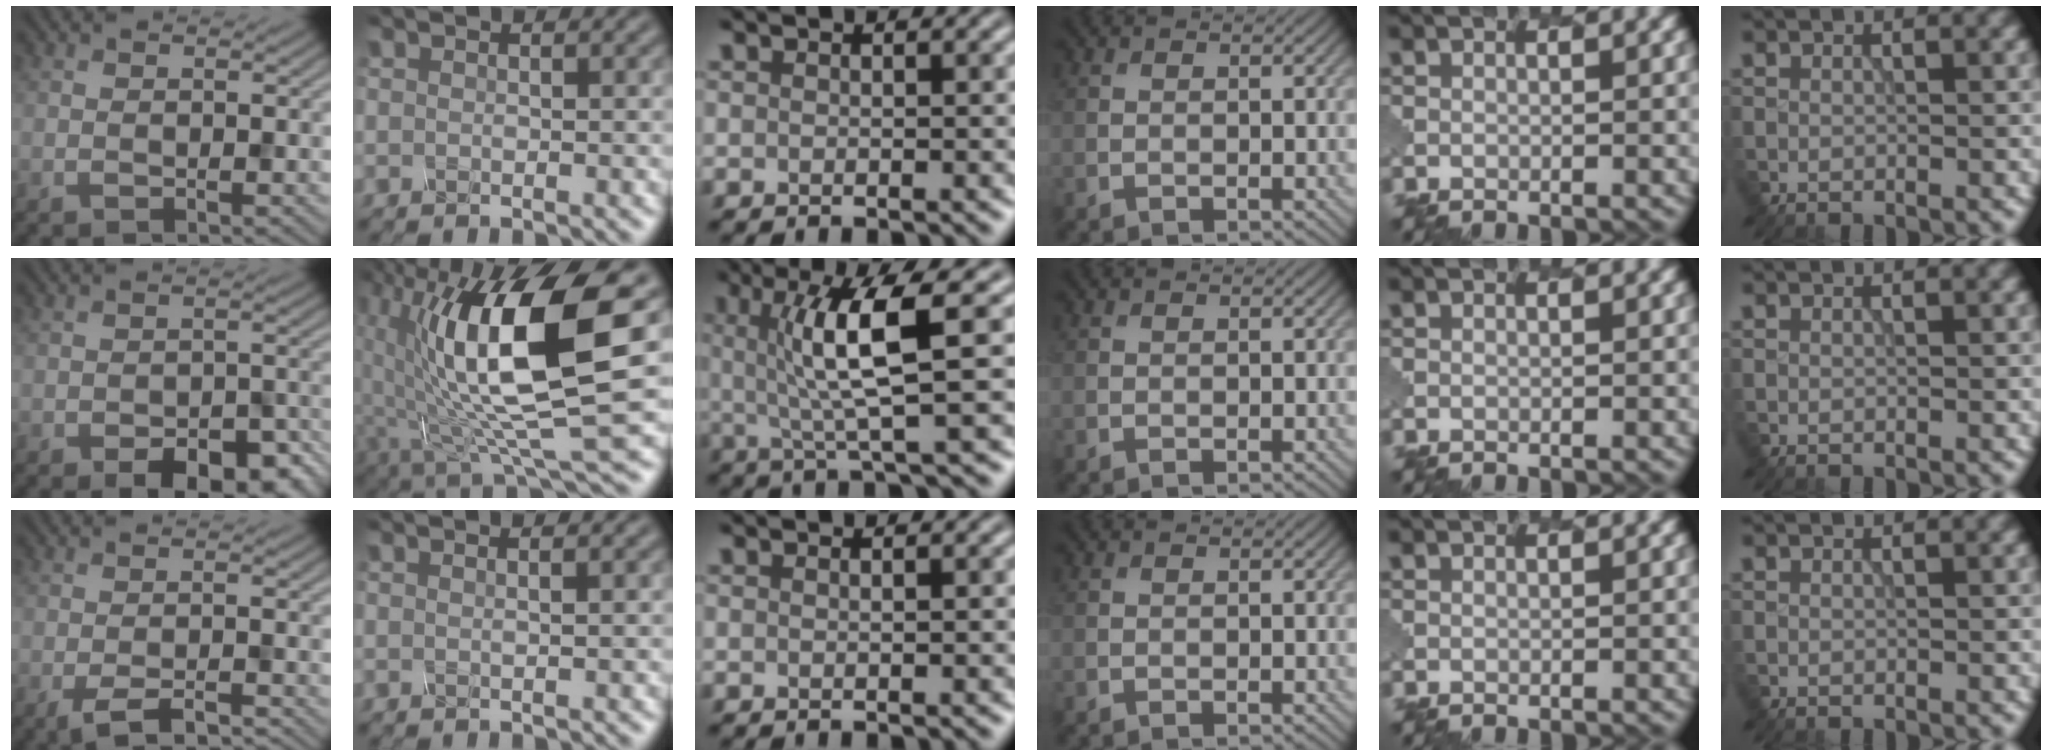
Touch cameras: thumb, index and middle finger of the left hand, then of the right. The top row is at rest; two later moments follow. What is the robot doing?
{"motion": "shake", "object": "salt shaker"}